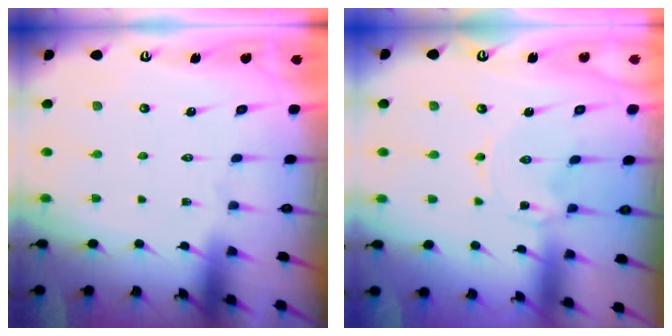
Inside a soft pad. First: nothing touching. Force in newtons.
{"total": 0.7, "press": 0.7, "slide": 0.1}